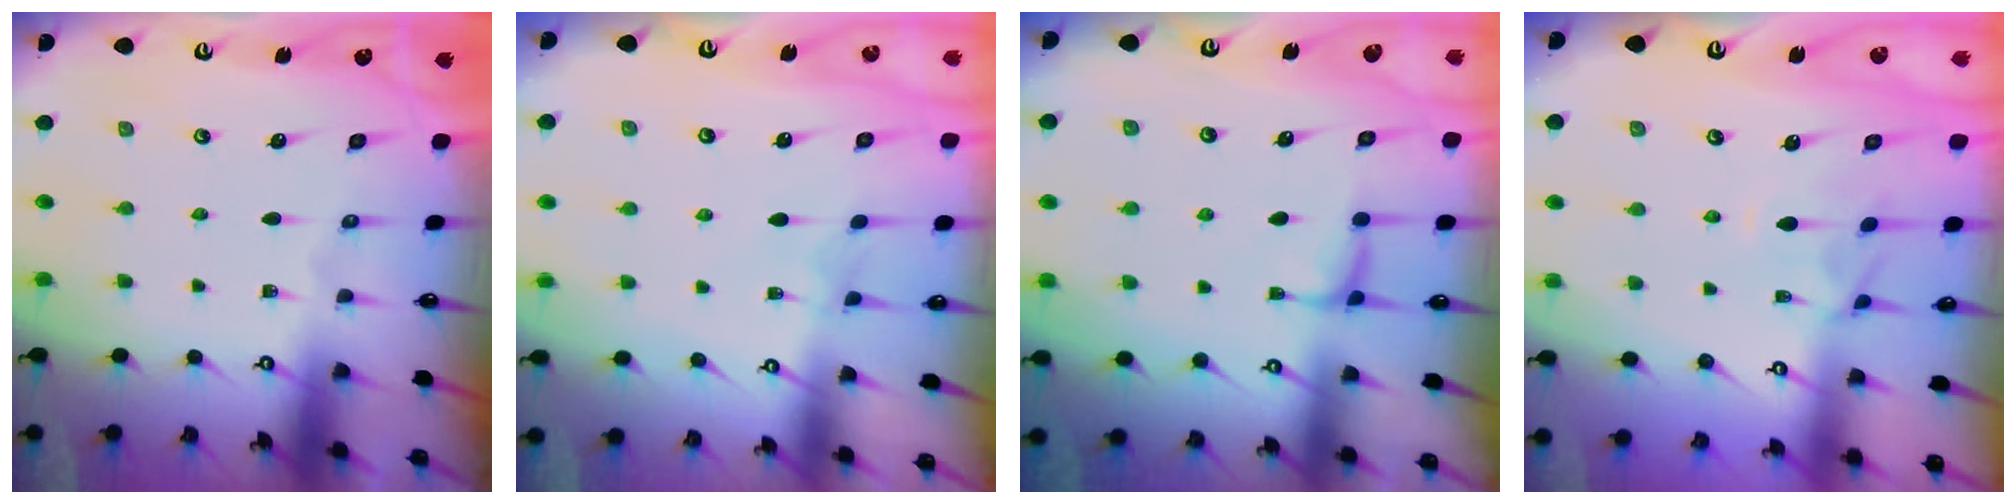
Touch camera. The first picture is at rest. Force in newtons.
{"total": 2.3, "press": 2.3, "slide": 0.3}
{"total": 1.6, "press": 1.4, "slide": 0.7}
{"total": 0.9, "press": 0.3, "slide": 0.9}